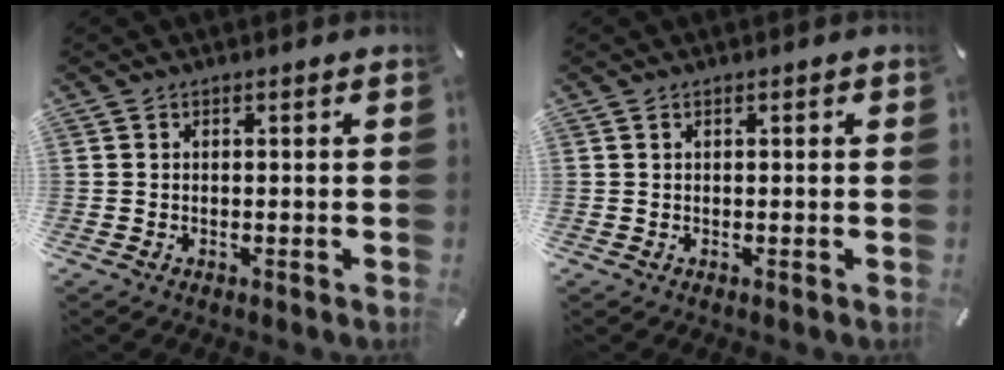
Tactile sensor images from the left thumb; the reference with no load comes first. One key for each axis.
{"total": 0.8, "fx": 0.2, "fy": 0.4, "fz": 0.7, "tx": -0.014, "ty": 0.002, "tz": 0.003}